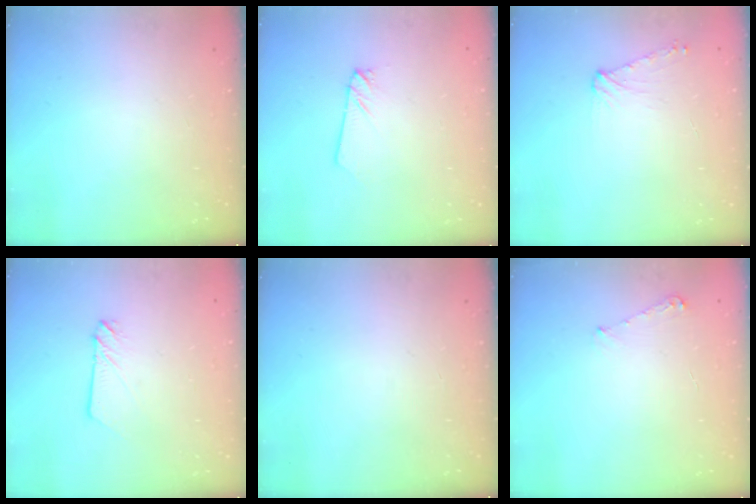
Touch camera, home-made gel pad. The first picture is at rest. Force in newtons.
{"total": 1.6, "press": 1.6, "slide": 0.0}
{"total": 5.4, "press": 5.4, "slide": 0.8}
{"total": 2.5, "press": 2.5, "slide": 0.3}
{"total": 0.0}
{"total": 4.0, "press": 3.9, "slide": 0.5}